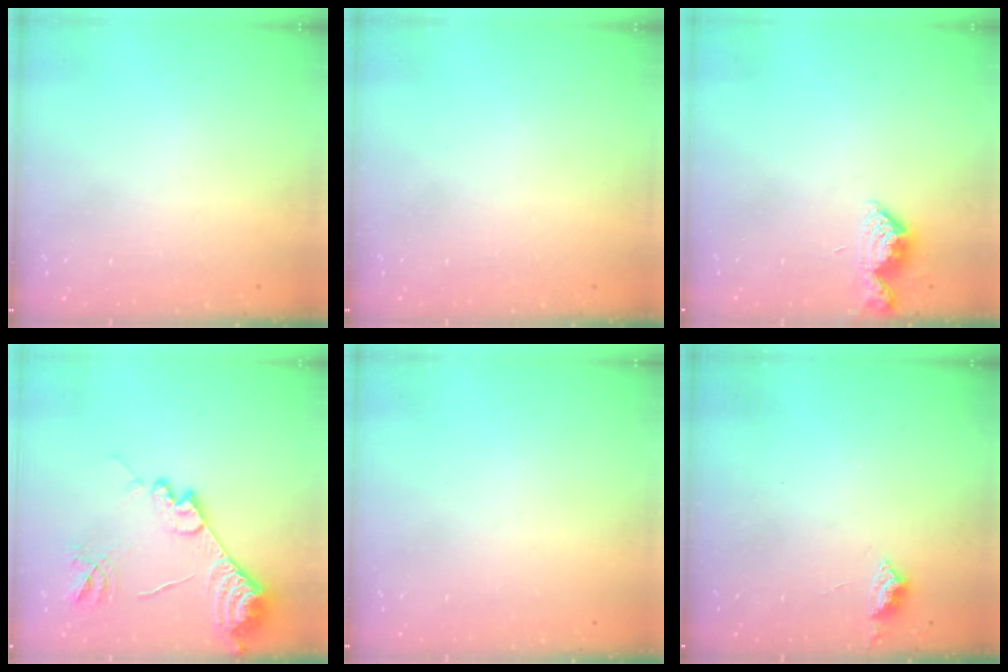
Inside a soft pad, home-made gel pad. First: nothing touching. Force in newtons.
{"total": 0.0}
{"total": 7.0, "press": 6.9, "slide": 0.8}
{"total": 17.2, "press": 17.1, "slide": 1.6}
{"total": 0.0}
{"total": 2.9, "press": 2.8, "slide": 0.4}